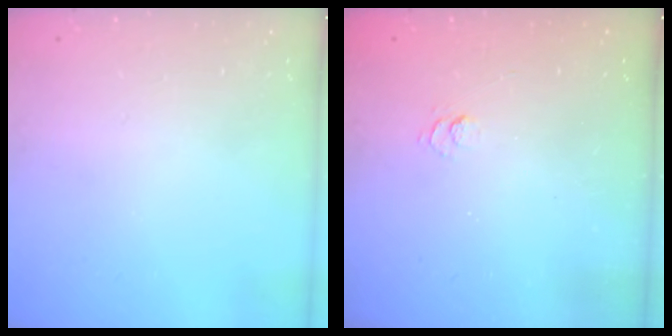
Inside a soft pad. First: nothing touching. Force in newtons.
{"total": 2.7, "press": 2.2, "slide": 1.5}